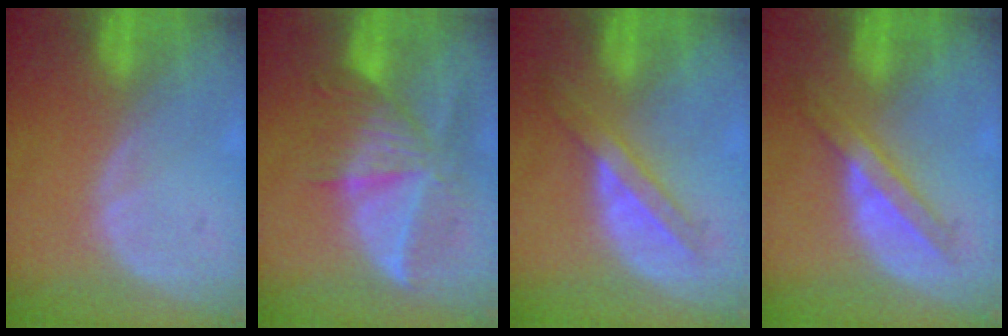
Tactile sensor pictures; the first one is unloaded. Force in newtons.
{"total": 9.1, "press": 8.3, "slide": 3.8}
{"total": 5.9, "press": 5.2, "slide": 2.9}
{"total": 5.7, "press": 5.2, "slide": 2.4}